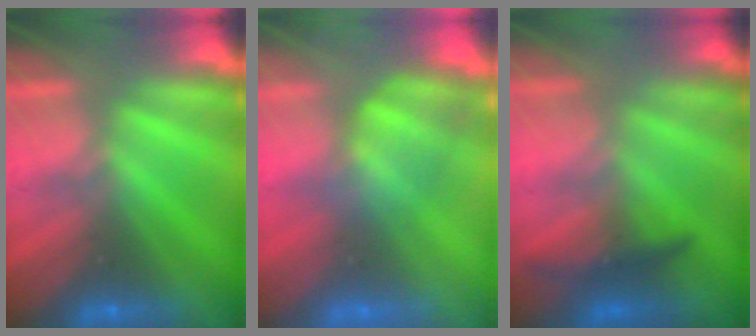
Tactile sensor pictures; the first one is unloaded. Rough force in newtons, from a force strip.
{"total": 2.9}
{"total": 1.3}